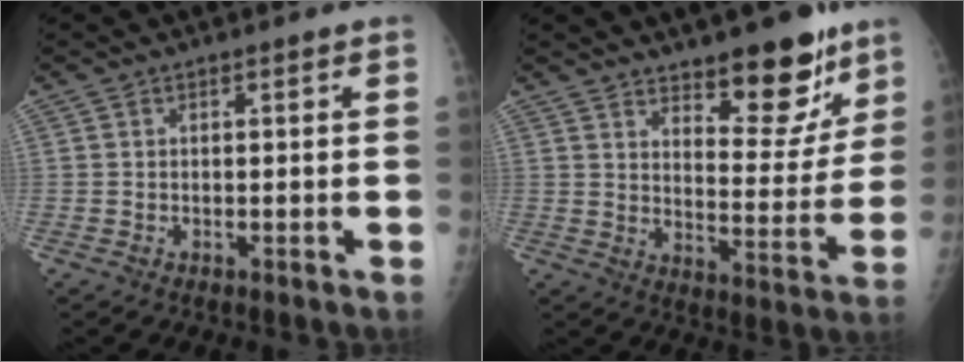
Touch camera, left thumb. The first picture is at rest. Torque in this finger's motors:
{"motor_torque": [1.13, 1.24, 0.18, -0.11, 0.10]}